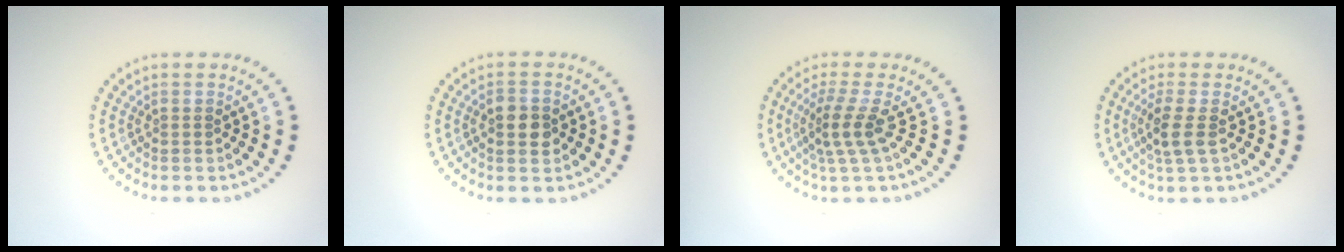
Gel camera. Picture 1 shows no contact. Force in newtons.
{"total": 2.5, "press": 2.5, "slide": 0.2}
{"total": 2.9, "press": 1.9, "slide": 2.2}
{"total": 2.4, "press": 2.1, "slide": 1.2}